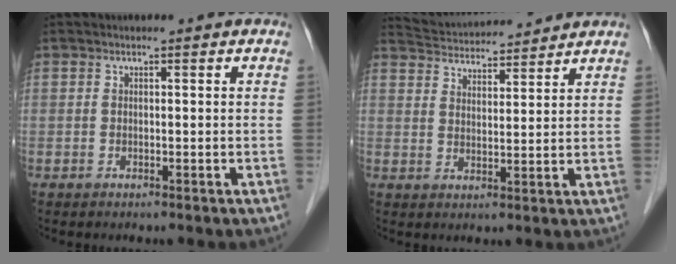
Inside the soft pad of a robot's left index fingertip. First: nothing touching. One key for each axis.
{"total": 11.1, "fx": 10.7, "fy": 1.1, "fz": 2.5, "tx": -0.053, "ty": 0.025, "tz": 0.168}